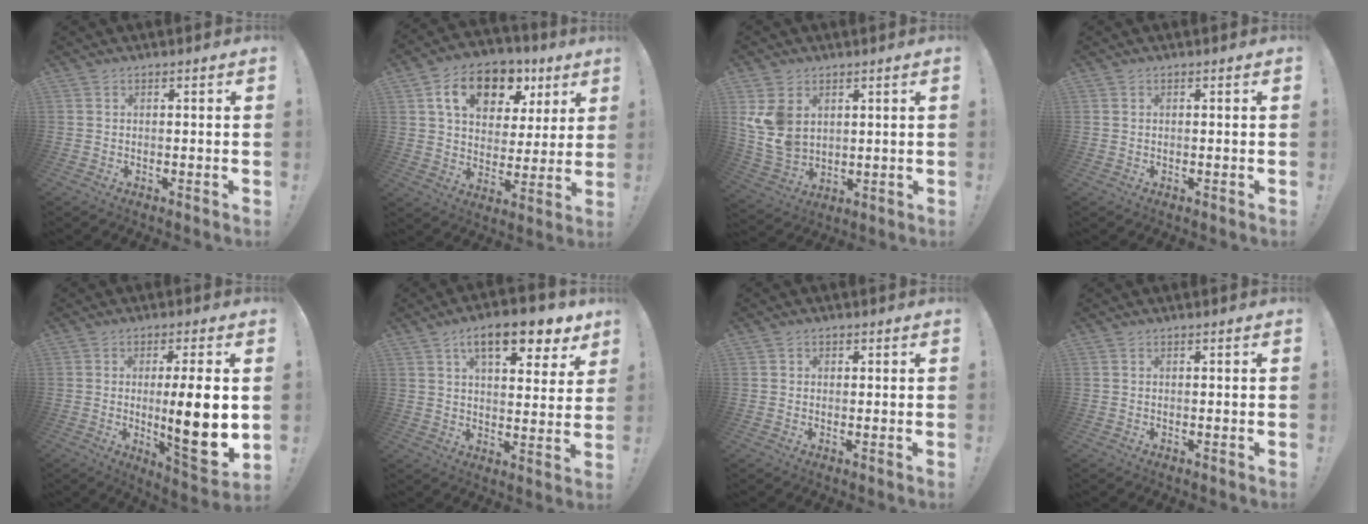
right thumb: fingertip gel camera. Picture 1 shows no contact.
{"total": 16.1, "force": [7.9, 10.2, 9.5], "torque": [-0.157, -0.024, 0.142]}
{"total": 9.9, "force": [3.8, 7.2, 5.5], "torque": [-0.111, -0.019, 0.080]}
{"total": 0.0}
{"total": 15.3, "force": [-0.5, 2.4, 15.1], "torque": [-0.219, -0.018, -0.007]}
{"total": 13.4, "force": [7.8, 4.8, 9.8], "torque": [-0.138, -0.039, 0.126]}
{"total": 1.1, "force": [0.1, 1.0, 0.5], "torque": [-0.007, 0.003, 0.001]}
{"total": 0.0}